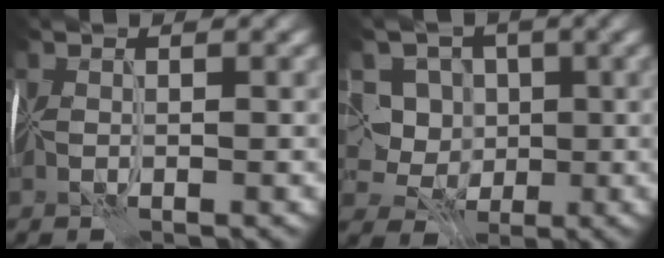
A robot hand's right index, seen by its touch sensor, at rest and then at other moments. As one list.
[{"total": 4.6, "force": [1.1, 4.3, 1.3], "torque": [-0.022, 0.014, 0.008]}]